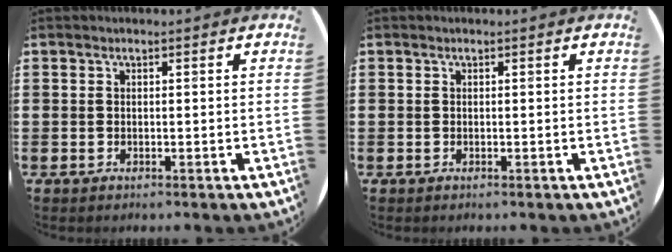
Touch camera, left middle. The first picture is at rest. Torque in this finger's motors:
{"motor_torque": [0.00, 0.00, 0.01, 0.01]}